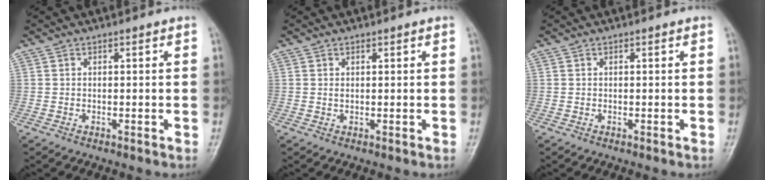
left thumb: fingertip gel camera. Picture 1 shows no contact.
{"total": 0.6, "force": [0.4, 0.3, 0.4], "torque": [-0.007, -0.001, 0.008]}
{"total": 0.0}